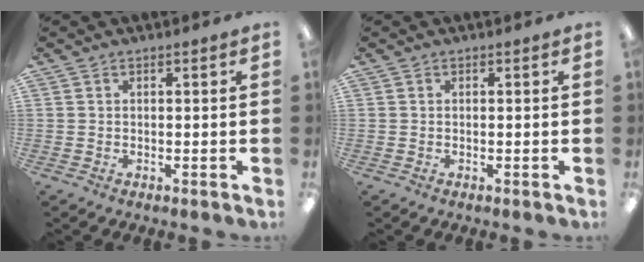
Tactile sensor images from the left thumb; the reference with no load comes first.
{"total": 0.0}